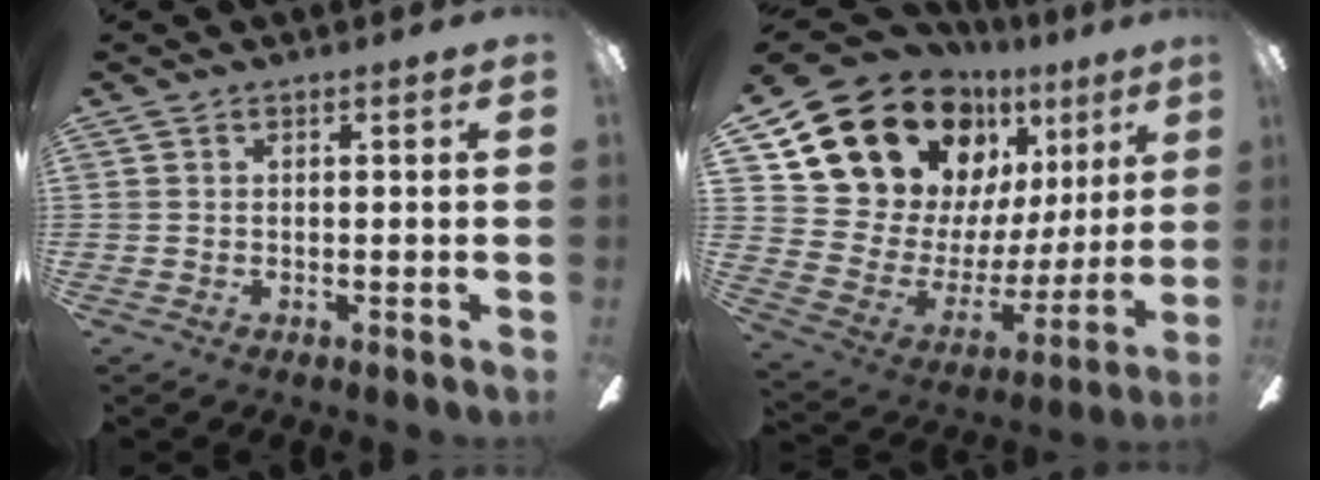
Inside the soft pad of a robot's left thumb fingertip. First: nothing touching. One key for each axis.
{"total": 17.7, "fx": 13.0, "fy": 10.3, "fz": 6.1, "tx": -0.120, "ty": -0.104, "tz": 0.252}